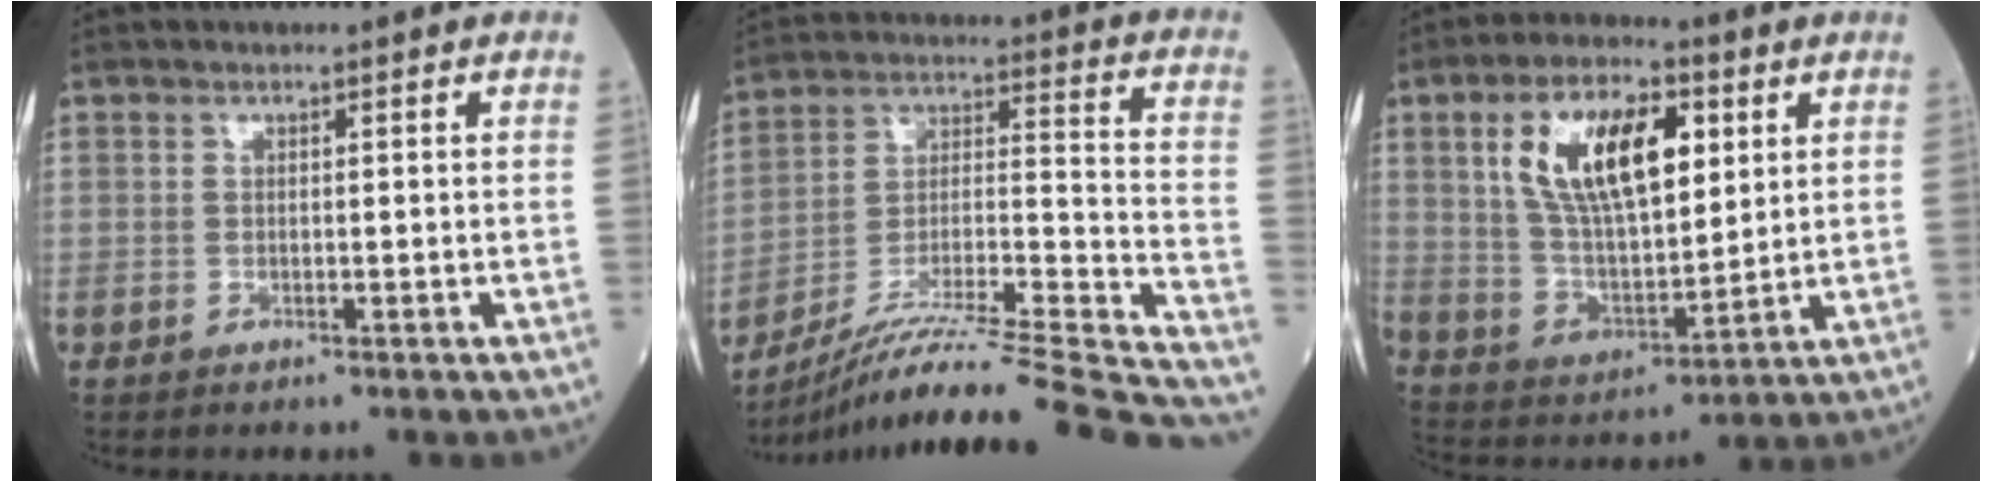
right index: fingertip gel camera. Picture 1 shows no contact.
{"total": 30.6, "force": [-27.2, -0.7, 14.0], "torque": [-0.163, -0.030, -0.412]}
{"total": 15.3, "force": [5.5, 6.2, 12.9], "torque": [-0.248, 0.016, 0.103]}